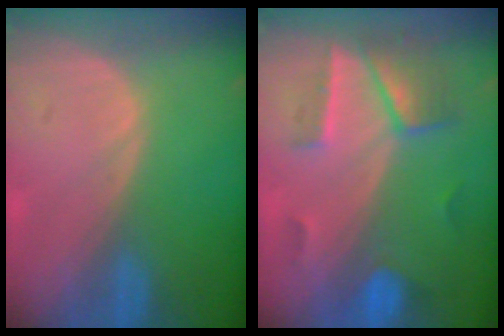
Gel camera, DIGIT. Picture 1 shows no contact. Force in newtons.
{"total": 6.9, "press": 6.4, "slide": 2.6}